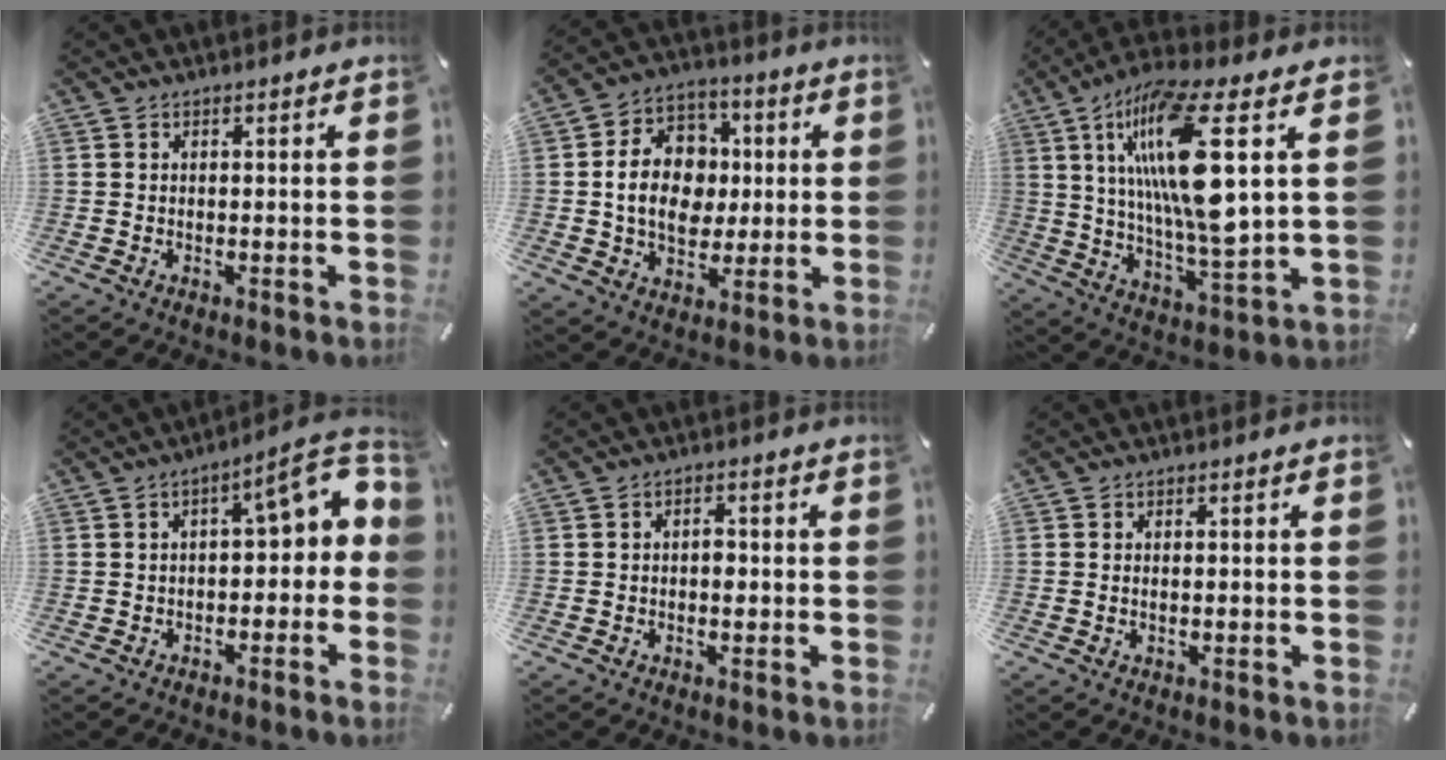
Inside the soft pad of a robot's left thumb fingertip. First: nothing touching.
{"total": 13.5, "force": [0.3, 11.3, 7.4], "torque": [-0.125, 0.017, 0.011]}
{"total": 20.2, "force": [6.6, 4.8, 18.4], "torque": [-0.383, -0.033, 0.085]}
{"total": 10.4, "force": [2.9, 4.6, 8.9], "torque": [-0.112, -0.028, 0.043]}
{"total": 2.4, "force": [-0.2, 1.6, 1.8], "torque": [-0.026, 0.001, -0.007]}
{"total": 1.0, "force": [-0.1, 0.6, 0.8], "torque": [-0.017, 0.002, -0.003]}